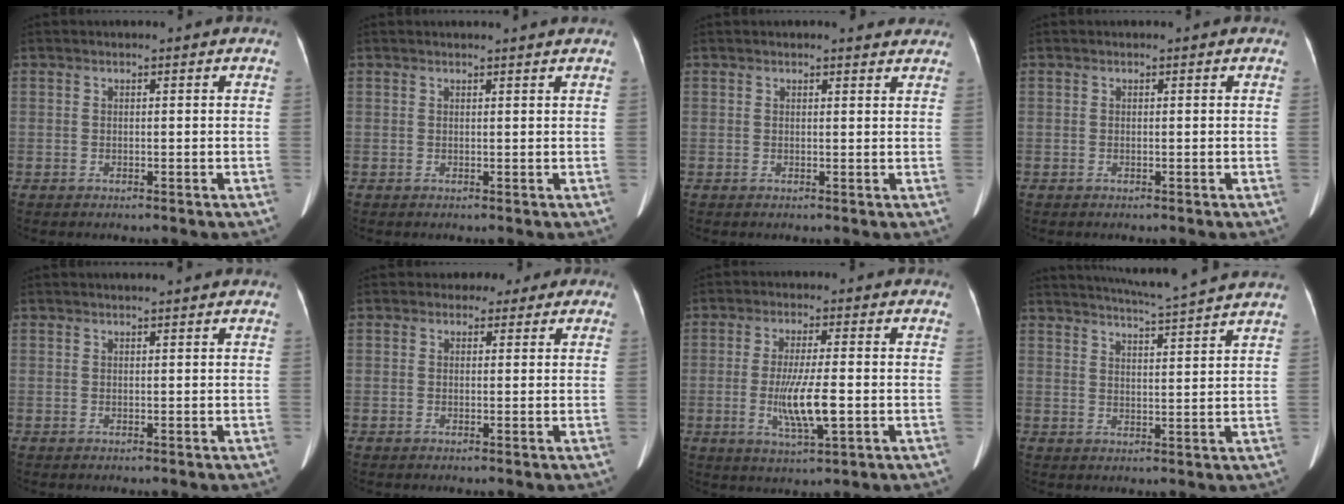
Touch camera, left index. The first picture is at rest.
{"total": 1.9, "force": [1.8, -0.5, 0.5], "torque": [-0.014, 0.000, 0.022]}
{"total": 3.3, "force": [3.1, 0.8, 0.8], "torque": [-0.010, -0.002, 0.024]}
{"total": 0.0}
{"total": 2.4, "force": [2.2, -0.1, 0.9], "torque": [-0.011, 0.013, 0.028]}
{"total": 2.6, "force": [1.6, 2.0, 0.1], "torque": [0.004, 0.006, 0.013]}
{"total": 7.7, "force": [-1.4, 0.8, 7.5], "torque": [-0.144, -0.017, -0.025]}
{"total": 11.7, "force": [10.8, -1.5, 4.0], "torque": [-0.076, -0.004, 0.143]}